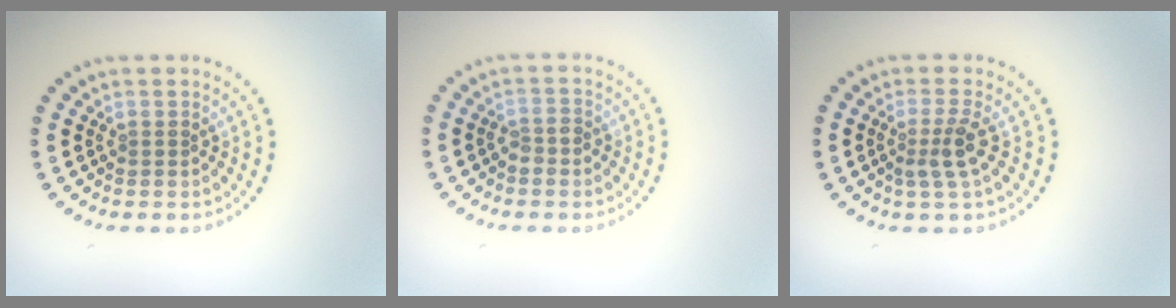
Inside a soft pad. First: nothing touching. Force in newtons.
{"total": 1.4, "press": 1.2, "slide": 0.7}
{"total": 2.4, "press": 1.8, "slide": 1.5}